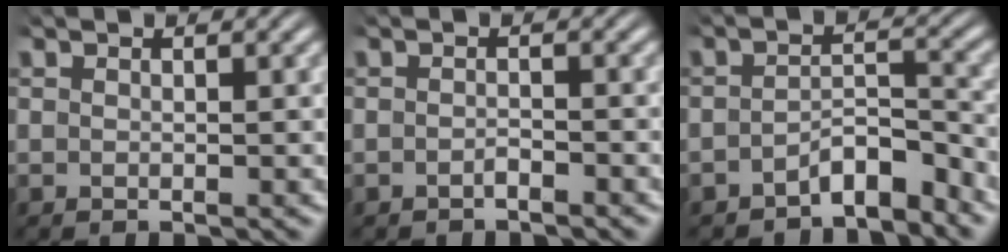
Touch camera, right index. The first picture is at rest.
{"total": 1.1, "force": [-1.0, -0.1, 0.1], "torque": [-0.002, -0.002, -0.019]}
{"total": 3.9, "force": [-3.4, 0.8, 1.7], "torque": [-0.016, -0.007, -0.057]}